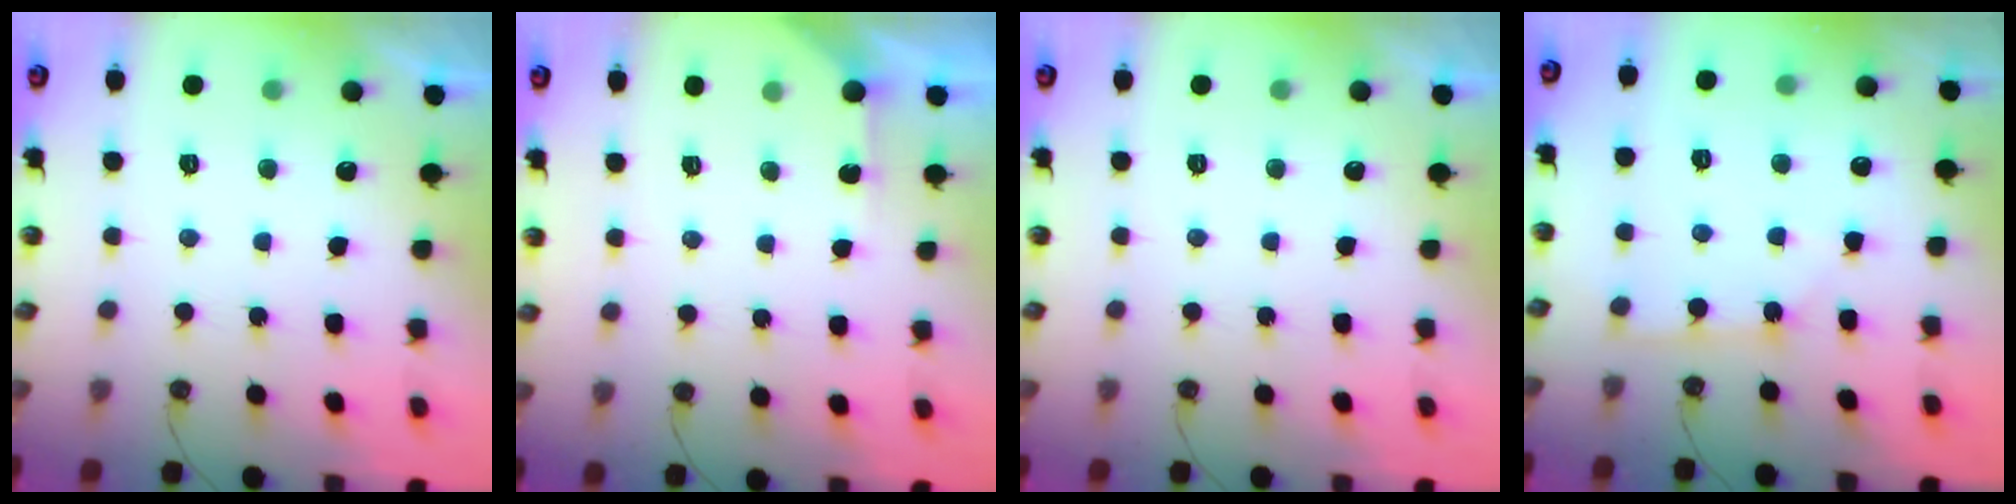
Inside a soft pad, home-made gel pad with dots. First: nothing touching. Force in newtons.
{"total": 2.9, "press": 2.9, "slide": 0.3}
{"total": 0.0}
{"total": 3.9, "press": 3.9, "slide": 0.5}